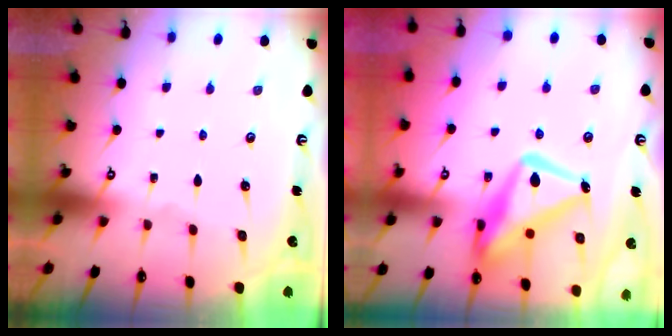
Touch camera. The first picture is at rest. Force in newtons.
{"total": 18.0, "press": 17.9, "slide": 1.7}